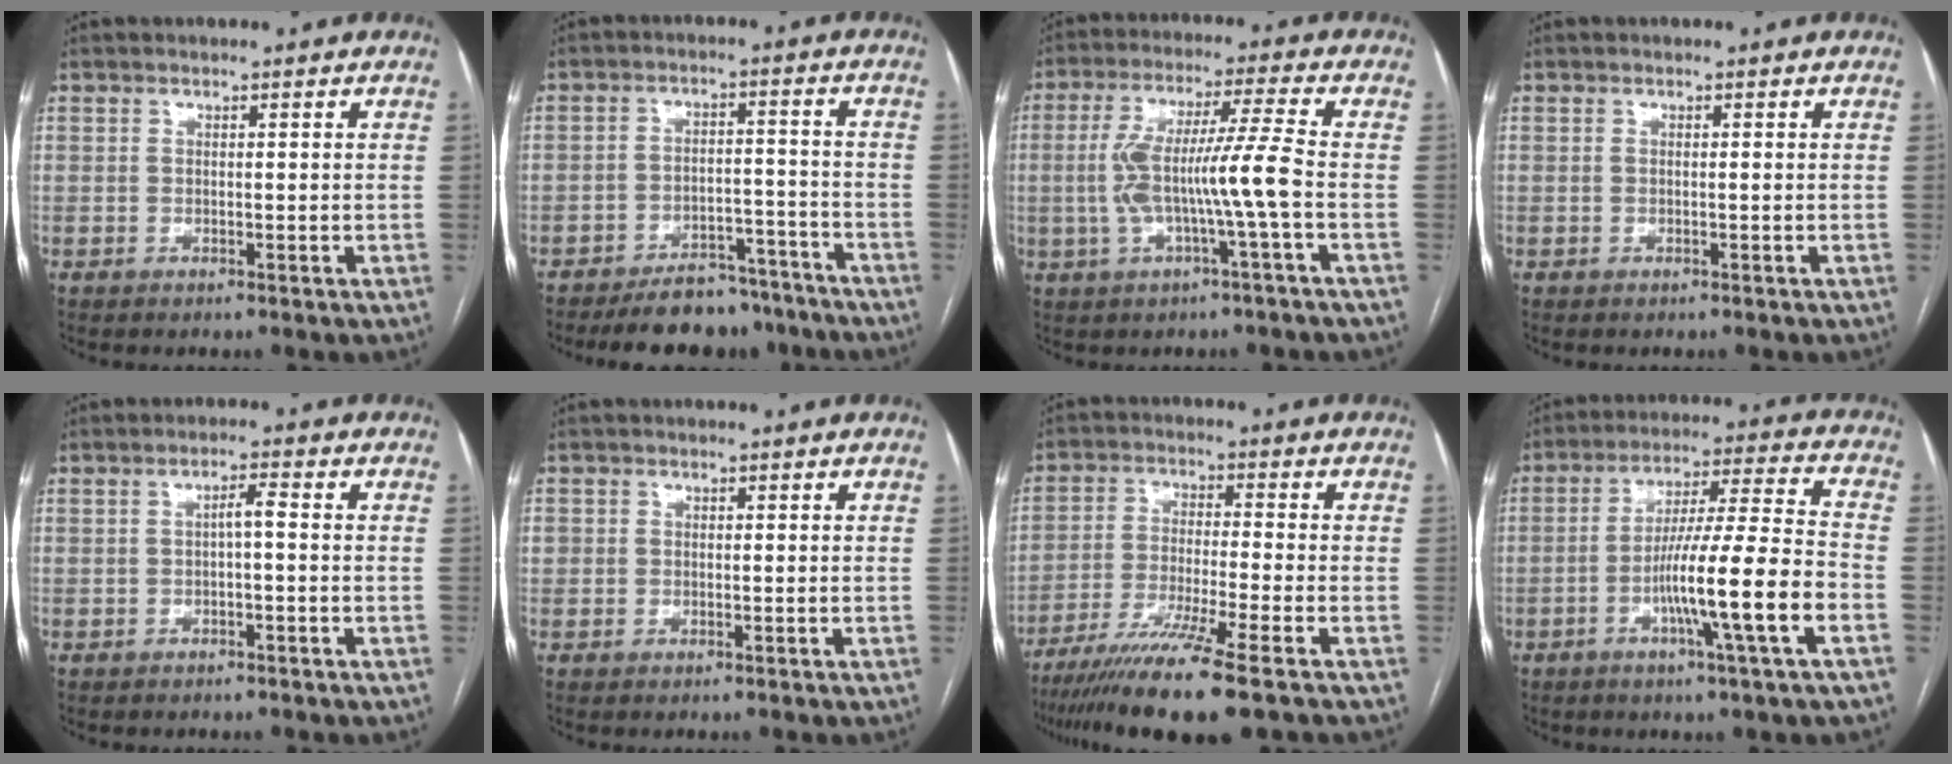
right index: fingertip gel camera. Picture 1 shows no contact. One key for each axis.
{"total": 11.4, "fx": -10.1, "fy": 4.3, "fz": 3.0, "tx": -0.021, "ty": 0.018, "tz": -0.143}
{"total": 10.0, "fx": -1.7, "fy": -0.5, "fz": 9.8, "tx": -0.196, "ty": 0.018, "tz": -0.031}
{"total": 0.0}
{"total": 2.0, "fx": -0.2, "fy": 0.2, "fz": 2.0, "tx": -0.033, "ty": 0.005, "tz": -0.003}
{"total": 1.0, "fx": 0.0, "fy": 1.0, "fz": 0.2, "tx": 0.005, "ty": 0.005, "tz": -0.002}
{"total": 12.4, "fx": -9.1, "fy": -1.5, "fz": 8.3, "tx": -0.146, "ty": -0.037, "tz": -0.149}
{"total": 14.2, "fx": -4.9, "fy": -1.0, "fz": 13.3, "tx": -0.229, "ty": 0.000, "tz": -0.086}